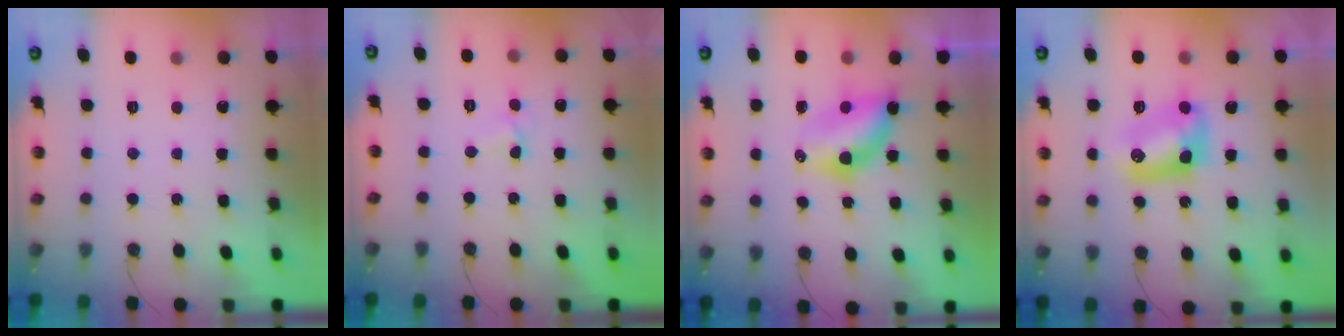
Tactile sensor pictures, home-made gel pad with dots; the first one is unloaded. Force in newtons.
{"total": 2.6, "press": 2.5, "slide": 0.3}
{"total": 6.9, "press": 6.7, "slide": 1.5}
{"total": 9.2, "press": 9.2, "slide": 0.7}